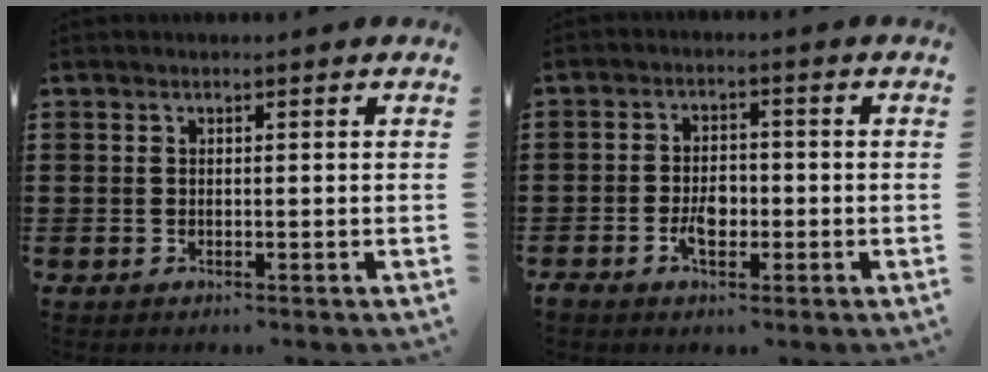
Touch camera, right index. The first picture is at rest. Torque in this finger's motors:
{"motor_torque": [2.14, 0.00, 0.13, 0.09]}